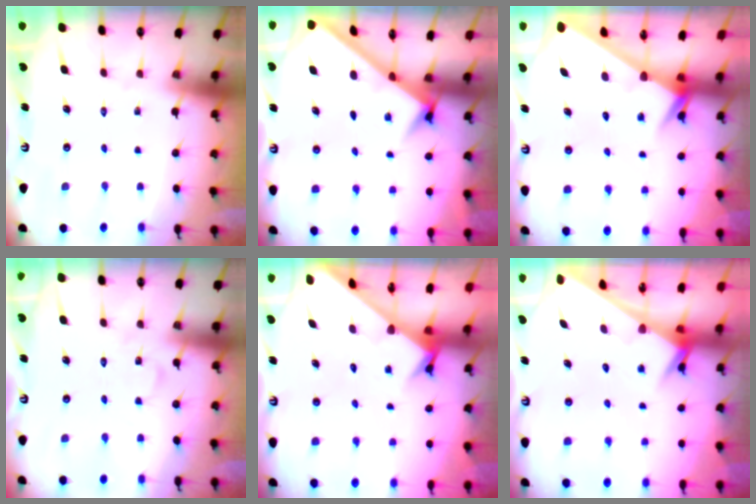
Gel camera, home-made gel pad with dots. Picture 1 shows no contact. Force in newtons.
{"total": 2.9, "press": 2.9, "slide": 0.4}
{"total": 2.3, "press": 2.3, "slide": 0.1}
{"total": 6.3, "press": 6.3, "slide": 0.5}
{"total": 2.2, "press": 2.2, "slide": 0.1}
{"total": 2.5, "press": 2.5, "slide": 0.1}